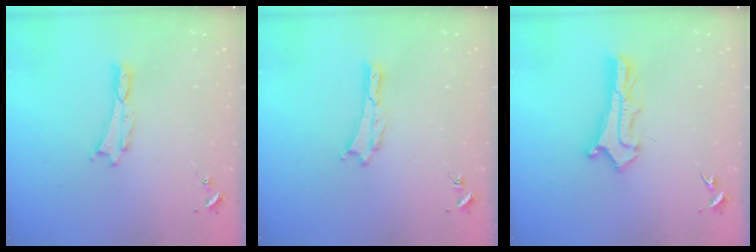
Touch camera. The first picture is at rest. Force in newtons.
{"total": 0.0}
{"total": 2.9, "press": 2.9, "slide": 0.3}